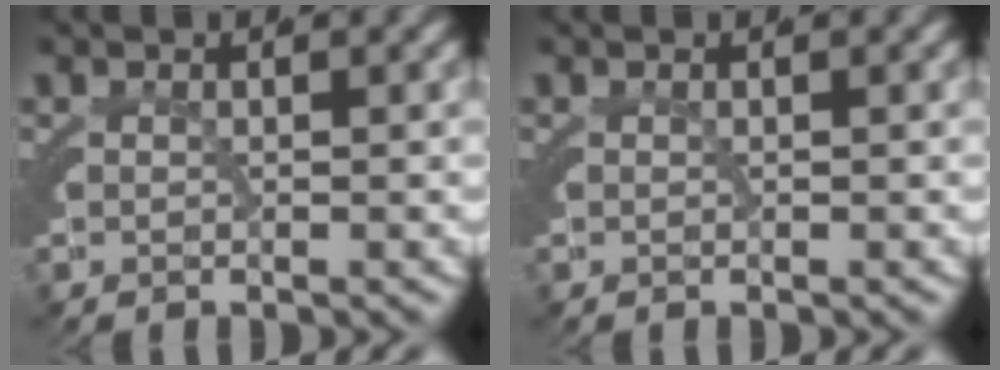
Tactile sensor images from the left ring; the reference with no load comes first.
{"total": 0.0}